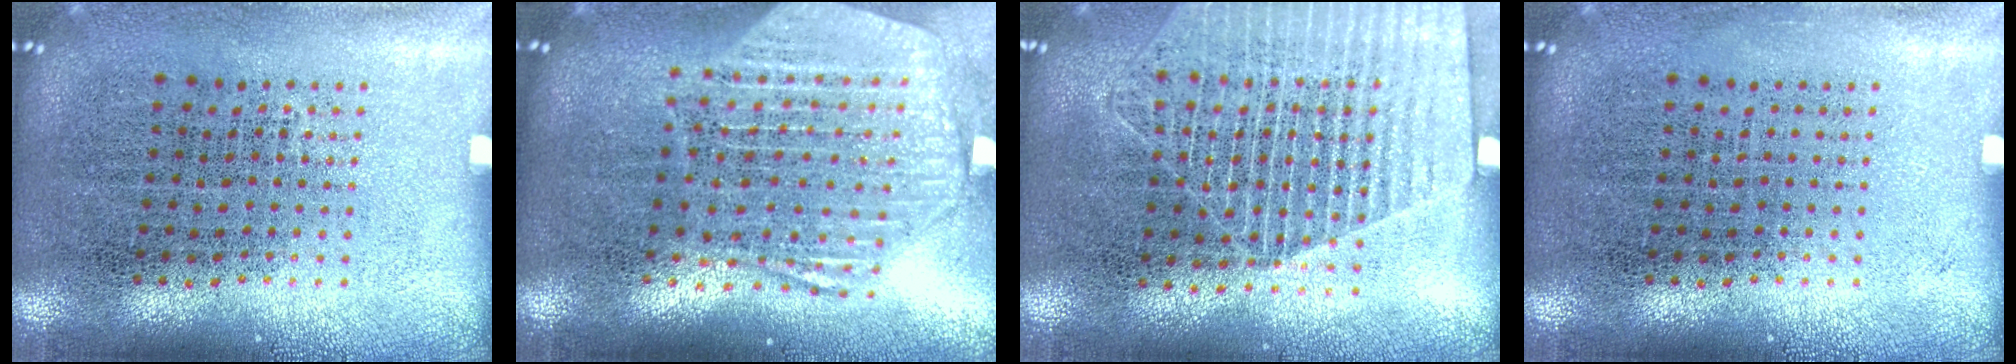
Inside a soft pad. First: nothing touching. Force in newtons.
{"total": 2.8, "press": 2.3, "slide": 1.6}
{"total": 1.7, "press": 1.6, "slide": 0.7}
{"total": 0.0}